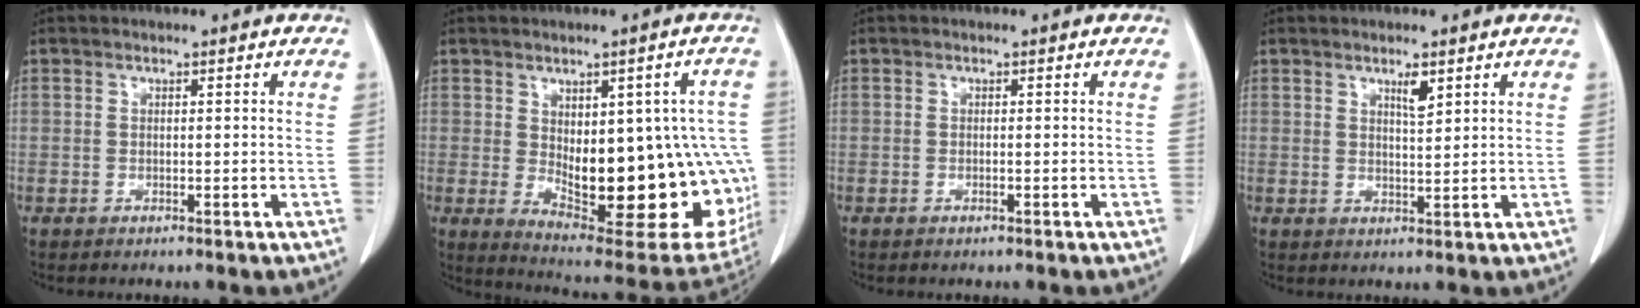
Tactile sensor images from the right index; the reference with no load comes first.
{"total": 21.9, "force": [-2.1, 8.9, 19.9], "torque": [-0.201, 0.005, 0.008]}
{"total": 0.0}
{"total": 2.5, "force": [1.5, 0.4, 1.9], "torque": [-0.035, -0.003, 0.028]}